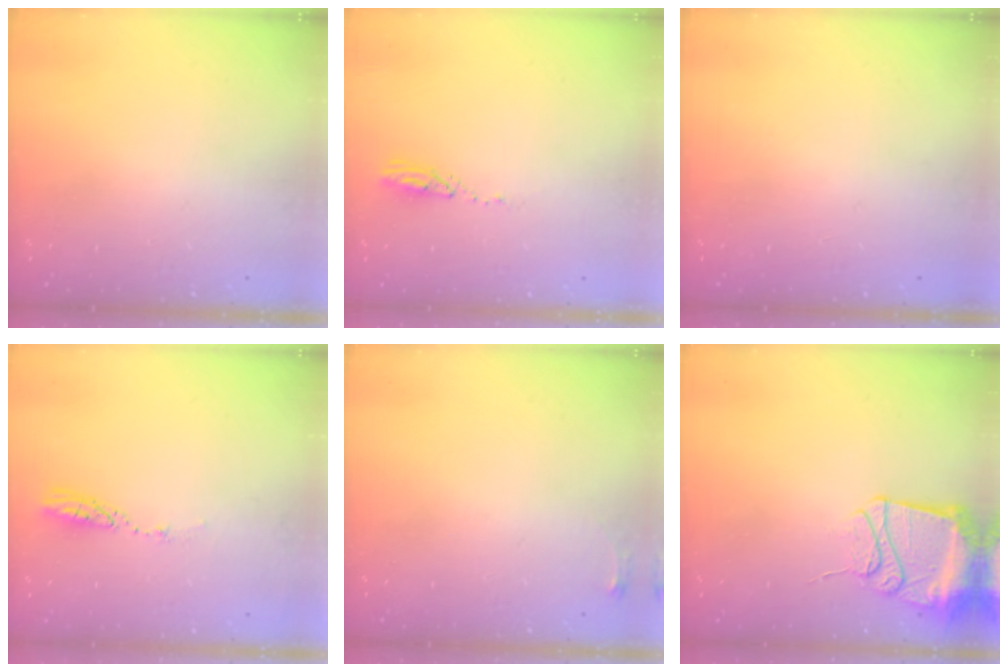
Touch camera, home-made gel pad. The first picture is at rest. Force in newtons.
{"total": 3.5, "press": 3.5, "slide": 0.3}
{"total": 0.0}
{"total": 3.5, "press": 3.5, "slide": 0.3}
{"total": 3.6, "press": 3.6, "slide": 0.5}
{"total": 12.8, "press": 12.8, "slide": 1.1}